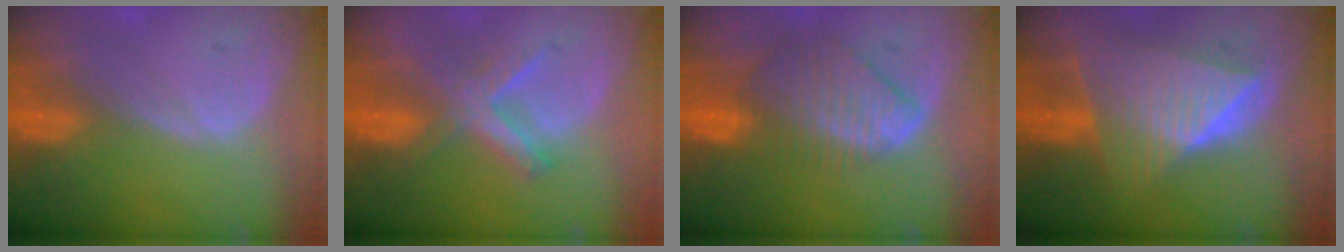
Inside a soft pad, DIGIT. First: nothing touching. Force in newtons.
{"total": 5.5, "press": 5.4, "slide": 1.0}
{"total": 8.4, "press": 7.6, "slide": 3.6}
{"total": 9.9, "press": 9.9, "slide": 0.6}